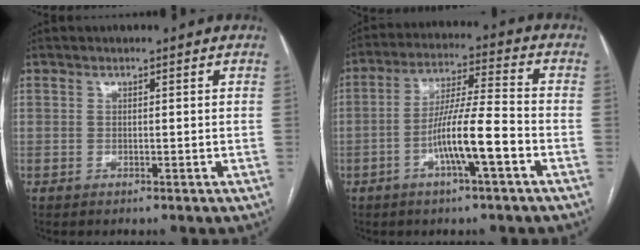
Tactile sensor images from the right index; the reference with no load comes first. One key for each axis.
{"total": 10.2, "fx": -3.9, "fy": 0.4, "fz": 9.4, "tx": -0.174, "ty": 0.008, "tz": -0.070}